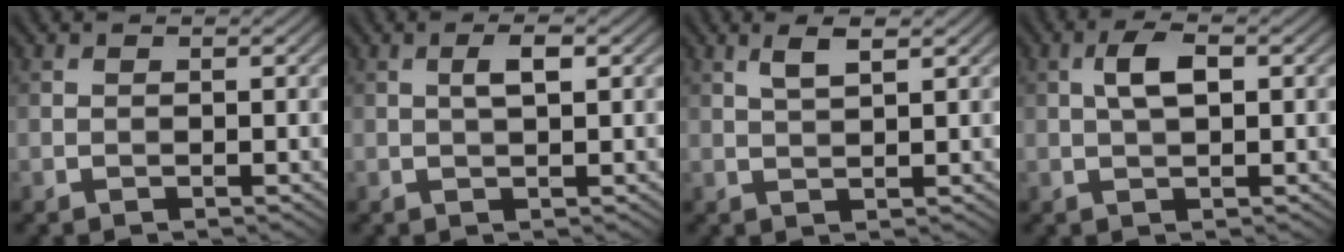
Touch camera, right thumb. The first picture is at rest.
{"total": 2.3, "force": [0.6, 0.6, 2.1], "torque": [-0.039, 0.006, 0.011]}
{"total": 2.9, "force": [1.6, 0.6, 2.3], "torque": [-0.051, 0.002, 0.033]}
{"total": 3.6, "force": [0.7, 1.4, 3.3], "torque": [-0.069, 0.007, 0.011]}